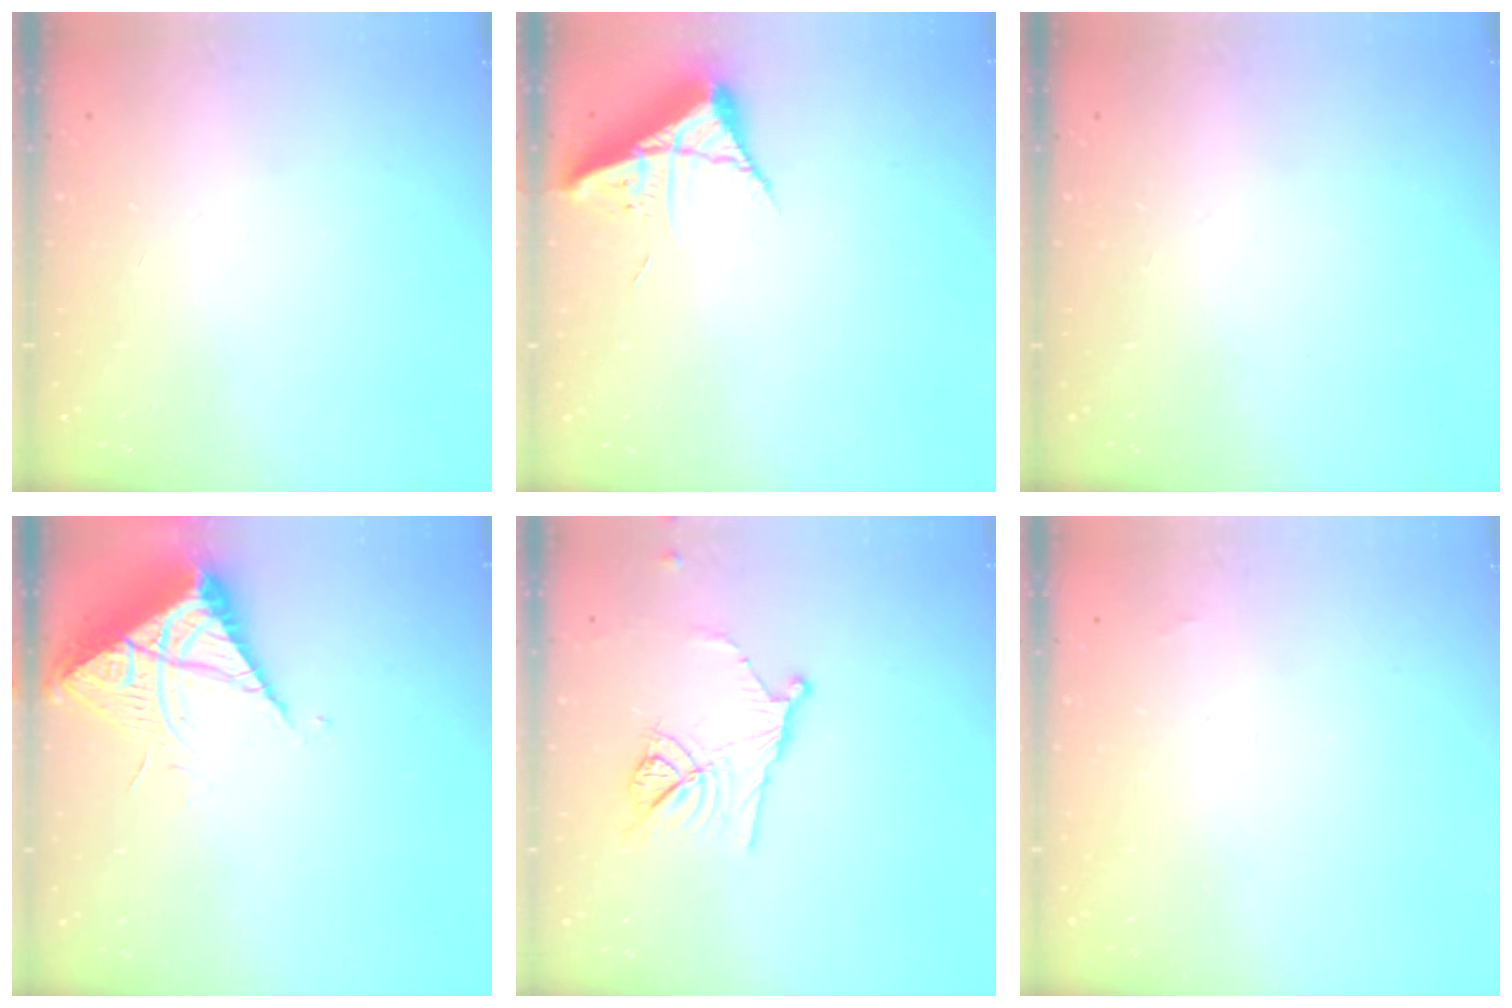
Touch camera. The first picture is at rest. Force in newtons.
{"total": 9.2, "press": 9.2, "slide": 0.8}
{"total": 0.0}
{"total": 7.8, "press": 7.8, "slide": 0.8}
{"total": 11.2, "press": 10.9, "slide": 2.3}
{"total": 1.3, "press": 1.3, "slide": 0.2}